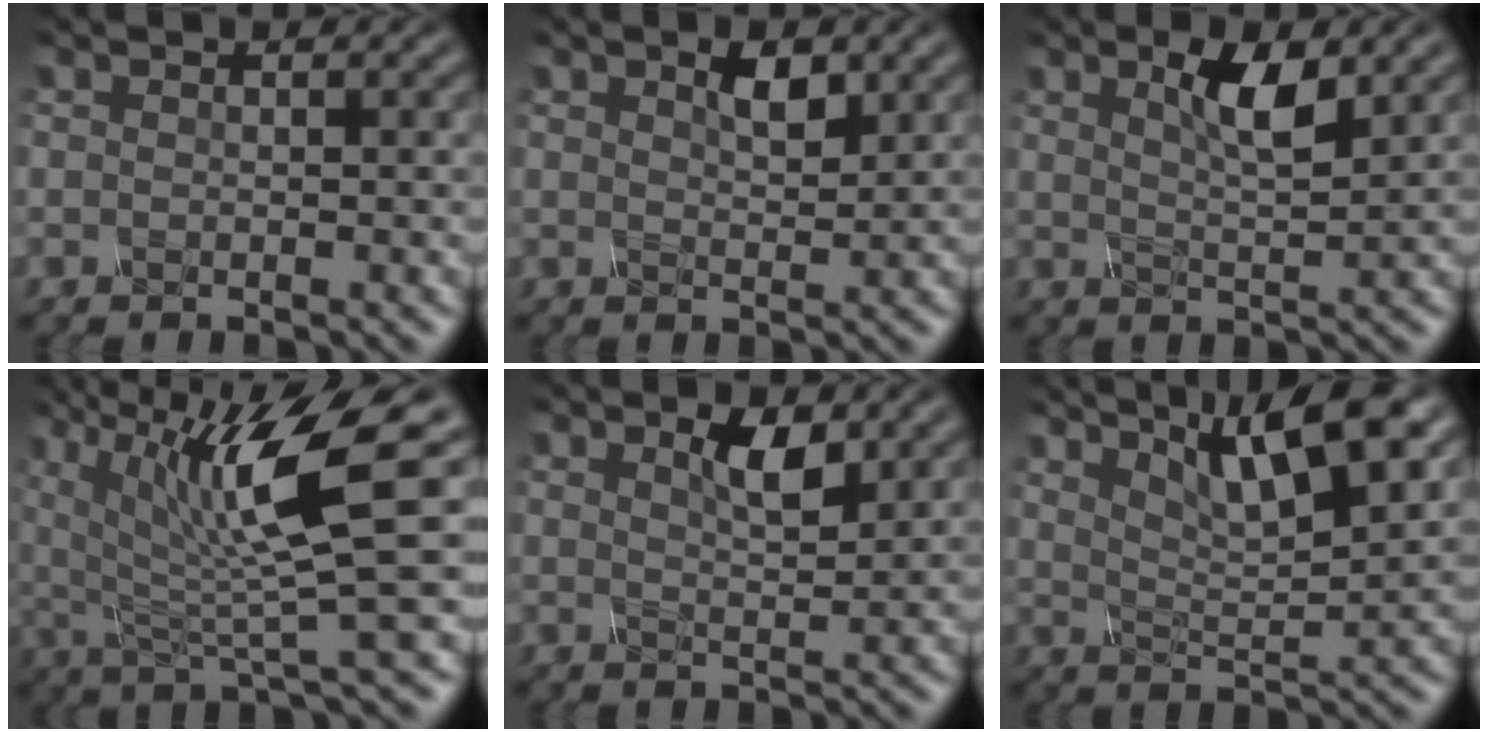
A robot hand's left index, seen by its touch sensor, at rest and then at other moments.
{"total": 1.0, "force": [0.9, -0.3, 0.4], "torque": [-0.017, 0.002, 0.038]}
{"total": 2.6, "force": [1.3, 0.1, 2.3], "torque": [-0.054, 0.000, 0.047]}
{"total": 7.6, "force": [2.1, 1.2, 7.2], "torque": [-0.133, -0.006, 0.061]}
{"total": 1.5, "force": [1.0, -0.1, 1.1], "torque": [-0.029, 0.003, 0.041]}
{"total": 7.2, "force": [4.7, 0.9, 5.4], "torque": [-0.083, 0.017, 0.095]}